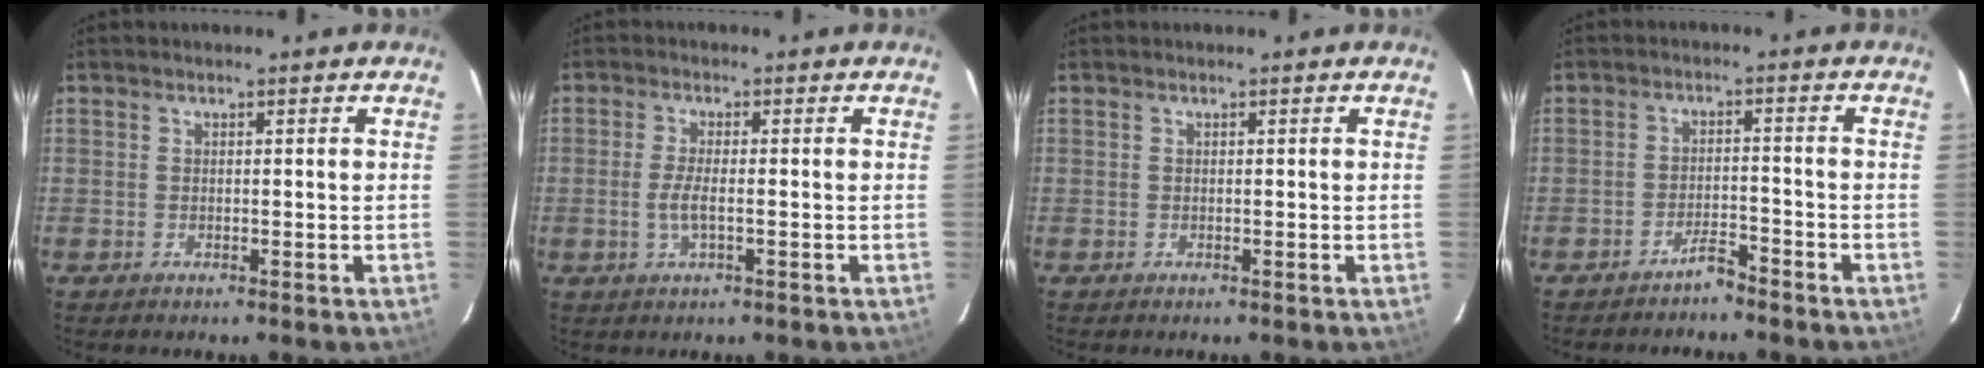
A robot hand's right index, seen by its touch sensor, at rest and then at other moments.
{"total": 3.8, "force": [-0.9, 0.8, 3.6], "torque": [-0.073, -0.003, -0.018]}
{"total": 0.0}
{"total": 3.1, "force": [-2.9, 0.3, 0.9], "torque": [-0.026, 0.006, -0.046]}